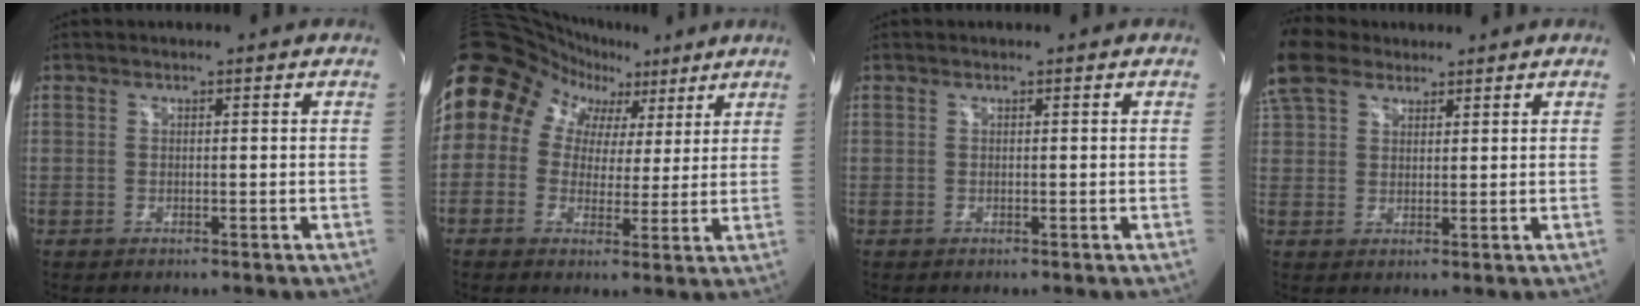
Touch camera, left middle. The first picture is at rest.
{"total": 16.9, "force": [6.8, 13.7, 7.3], "torque": [-0.161, 0.087, 0.117]}
{"total": 0.0}
{"total": 8.1, "force": [6.7, 3.4, 3.0], "torque": [-0.089, 0.026, 0.140]}